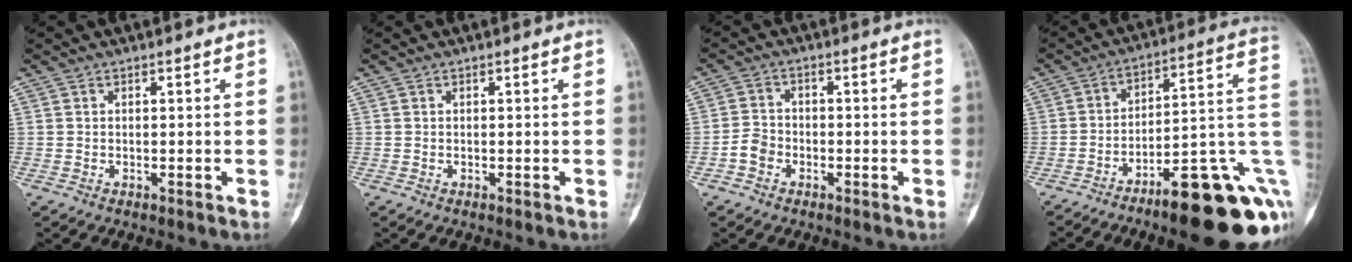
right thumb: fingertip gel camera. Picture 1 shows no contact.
{"total": 0.0}
{"total": 3.6, "force": [-1.6, 2.9, 1.5], "torque": [-0.018, 0.015, -0.037]}
{"total": 22.2, "force": [-9.5, 5.8, 19.2], "torque": [-0.188, 0.077, -0.130]}